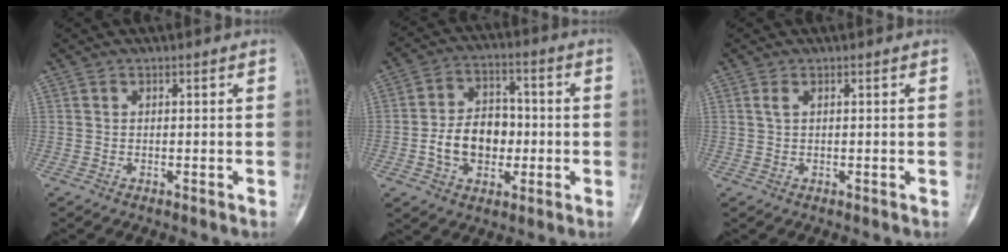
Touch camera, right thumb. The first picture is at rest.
{"total": 11.4, "force": [-1.8, 8.3, 7.6], "torque": [-0.095, 0.028, -0.033]}
{"total": 0.9, "force": [0.4, 0.3, 0.8], "torque": [-0.020, 0.004, 0.010]}